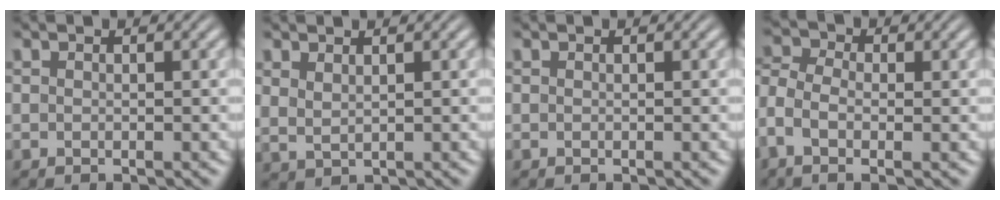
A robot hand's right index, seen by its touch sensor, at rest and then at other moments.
{"total": 1.6, "force": [1.3, 0.7, 0.7], "torque": [-0.018, -0.005, 0.037]}
{"total": 0.0}
{"total": 4.3, "force": [-0.3, 3.1, 3.0], "torque": [-0.085, -0.012, -0.007]}